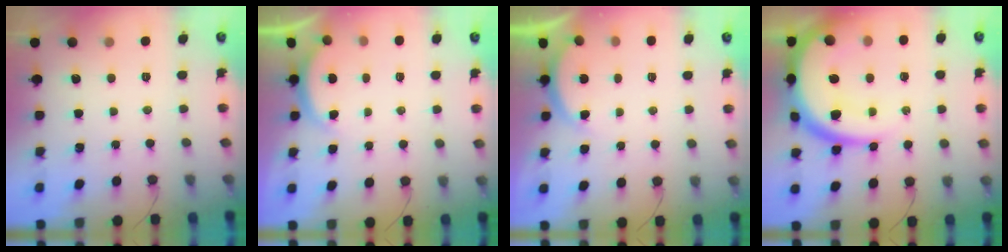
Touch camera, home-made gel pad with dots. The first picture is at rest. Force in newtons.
{"total": 2.5, "press": 2.4, "slide": 0.6}
{"total": 2.6, "press": 2.5, "slide": 0.7}
{"total": 20.5, "press": 20.4, "slide": 2.1}